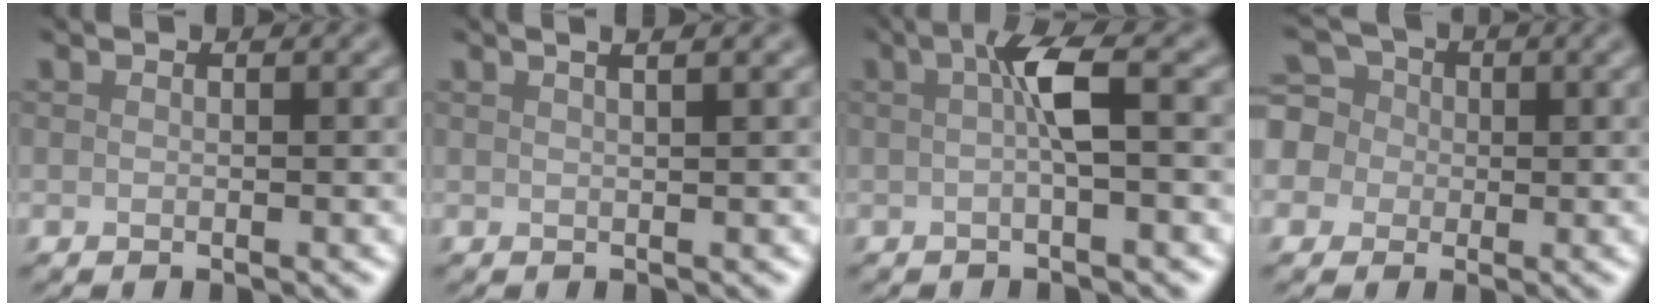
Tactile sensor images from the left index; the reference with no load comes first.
{"total": 4.3, "force": [2.3, 2.0, 3.0], "torque": [-0.010, 0.033, -0.006]}
{"total": 3.2, "force": [0.3, 0.3, 3.2], "torque": [-0.058, 0.004, 0.002]}
{"total": 6.8, "force": [0.4, 6.3, 2.6], "torque": [-0.064, 0.042, -0.035]}